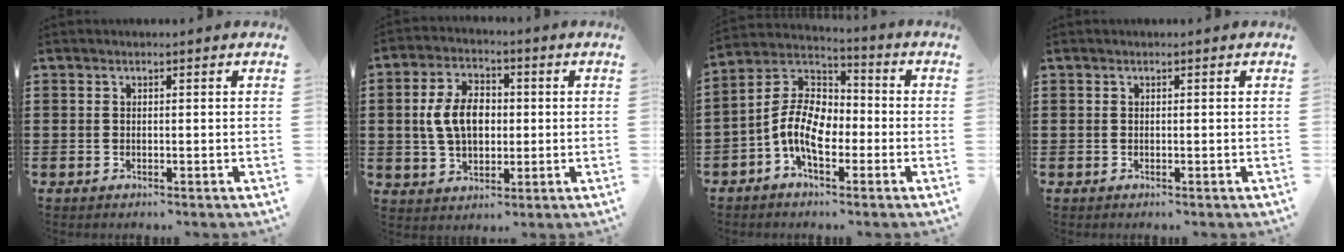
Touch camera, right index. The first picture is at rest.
{"total": 8.2, "force": [0.4, 5.4, 6.1], "torque": [-0.138, 0.011, -0.002]}
{"total": 9.8, "force": [-3.0, 5.5, 7.6], "torque": [-0.191, -0.008, -0.066]}
{"total": 0.0}